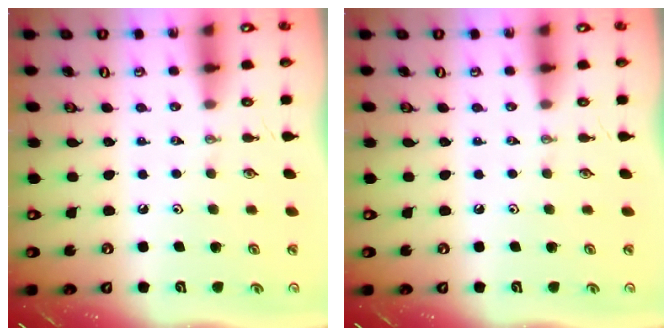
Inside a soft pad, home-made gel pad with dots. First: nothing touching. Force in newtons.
{"total": 0.0}